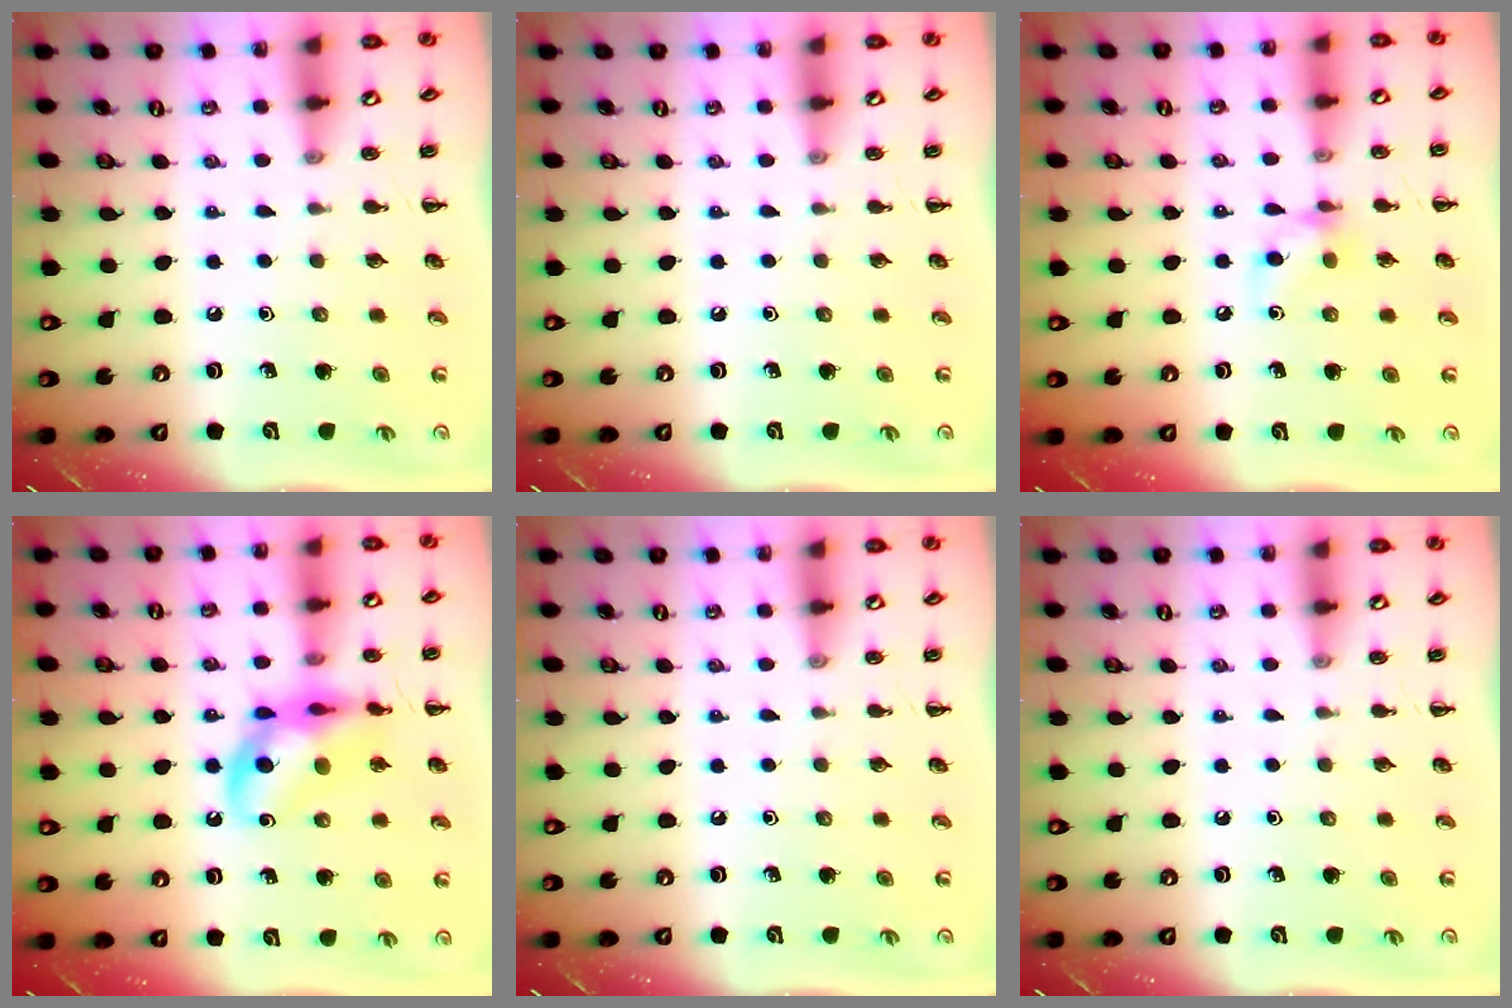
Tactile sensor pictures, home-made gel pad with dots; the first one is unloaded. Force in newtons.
{"total": 0.0}
{"total": 7.2, "press": 7.2, "slide": 1.0}
{"total": 13.2, "press": 12.9, "slide": 2.6}
{"total": 0.0}
{"total": 0.0}